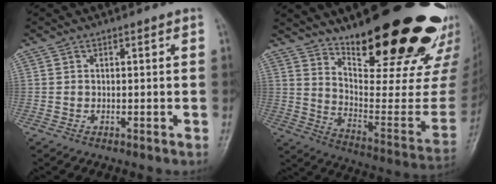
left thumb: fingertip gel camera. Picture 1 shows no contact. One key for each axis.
{"total": 30.2, "fx": 20.1, "fy": 8.7, "fz": 20.9, "tx": -0.262, "ty": -0.107, "tz": 0.303}